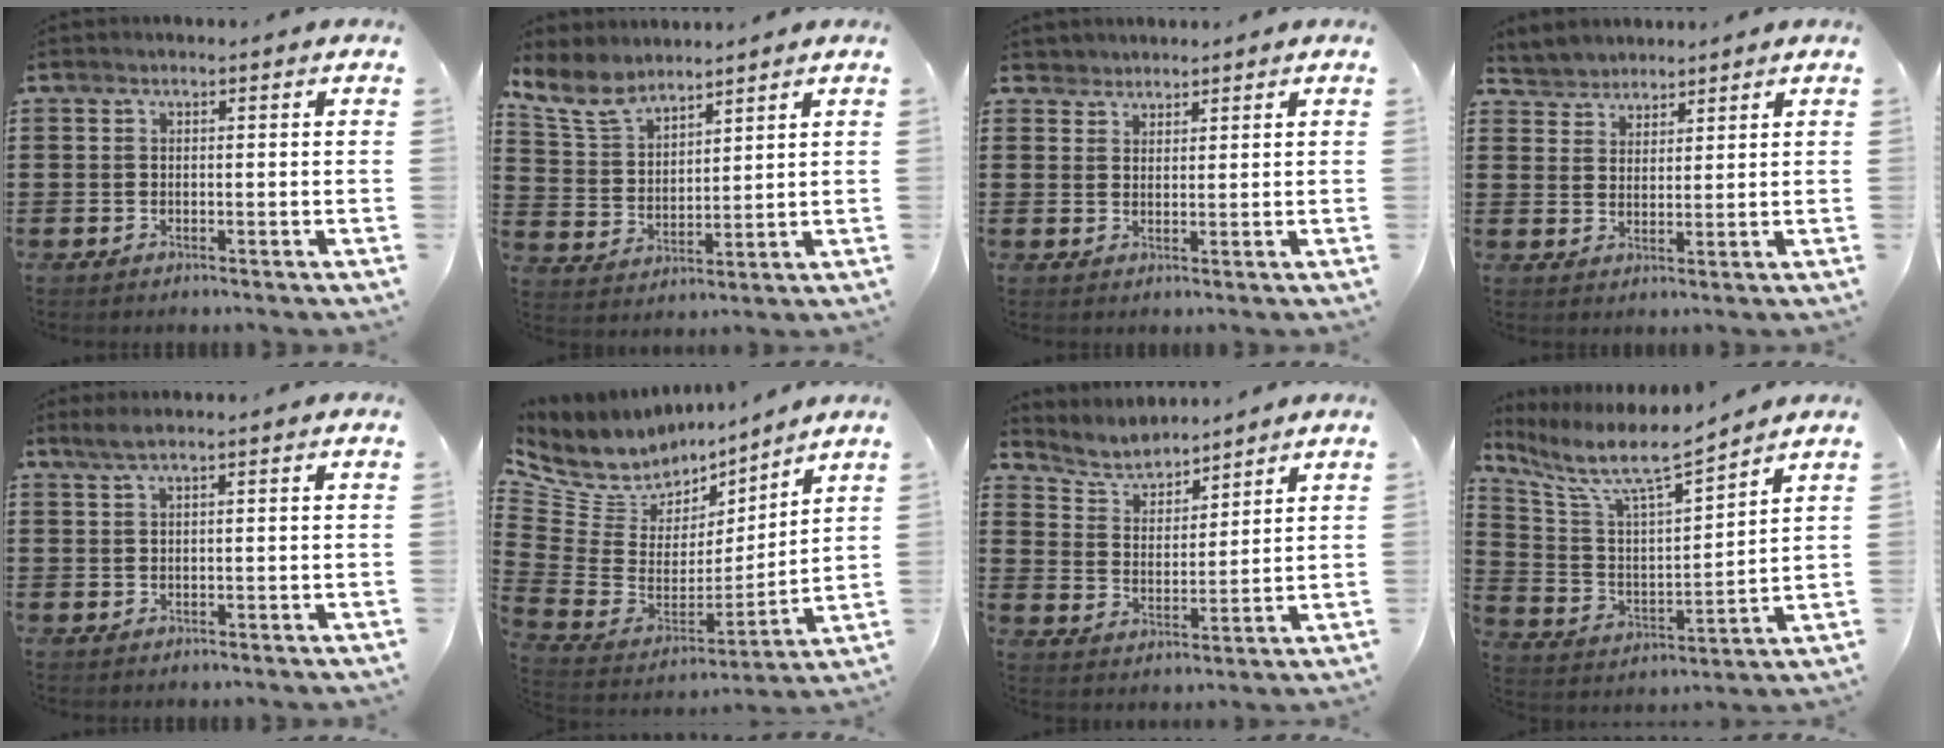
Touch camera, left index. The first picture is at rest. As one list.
[{"total": 7.0, "force": [5.9, 2.7, 2.7], "torque": [-0.079, -0.019, 0.109]}, {"total": 1.8, "force": [1.6, 0.8, -0.3], "torque": [-0.001, 0.005, 0.032]}, {"total": 3.0, "force": [2.7, 1.0, -0.9], "torque": [0.002, -0.005, 0.051]}, {"total": 1.5, "force": [0.6, -0.2, 1.3], "torque": [-0.025, -0.001, 0.012]}, {"total": 7.9, "force": [6.2, 4.6, 1.4], "torque": [-0.089, -0.060, 0.112]}, {"total": 4.6, "force": [4.4, 1.2, 0.8], "torque": [-0.039, -0.023, 0.074]}, {"total": 9.3, "force": [7.5, 1.4, 5.3], "torque": [-0.134, -0.047, 0.125]}]